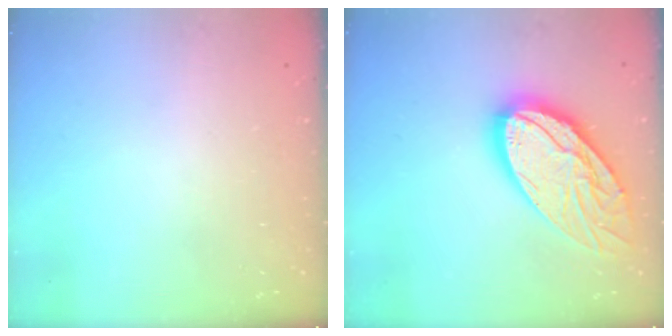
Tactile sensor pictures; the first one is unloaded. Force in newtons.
{"total": 24.2, "press": 24.1, "slide": 2.4}